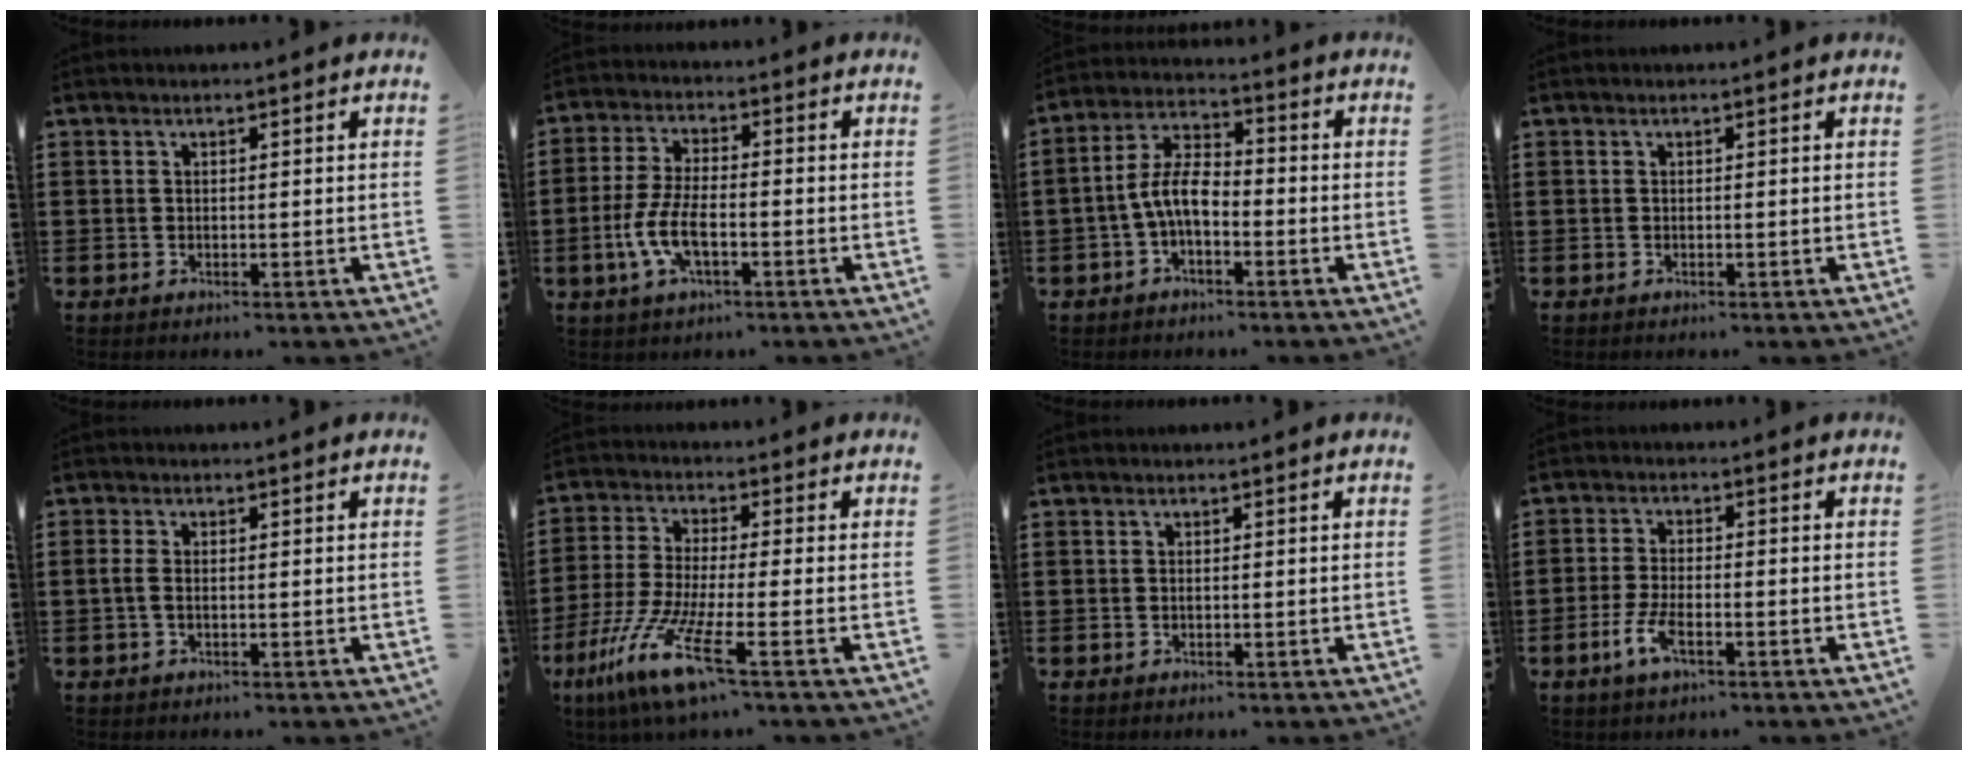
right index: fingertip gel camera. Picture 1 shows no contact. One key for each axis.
{"total": 7.1, "fx": -2.4, "fy": 2.7, "fz": 6.2, "tx": -0.145, "ty": -0.009, "tz": -0.051}
{"total": 6.9, "fx": -2.0, "fy": 3.1, "fz": 5.9, "tx": -0.137, "ty": 0.003, "tz": -0.045}
{"total": 0.0}
{"total": 1.8, "fx": -0.3, "fy": 0.7, "fz": 1.6, "tx": -0.047, "ty": -0.008, "tz": -0.009}
{"total": 11.0, "fx": -6.4, "fy": 0.9, "fz": 8.9, "tx": -0.221, "ty": -0.022, "tz": -0.135}
{"total": 0.0}
{"total": 4.5, "fx": -2.2, "fy": 1.5, "fz": 3.6, "tx": -0.087, "ty": -0.005, "tz": -0.047}